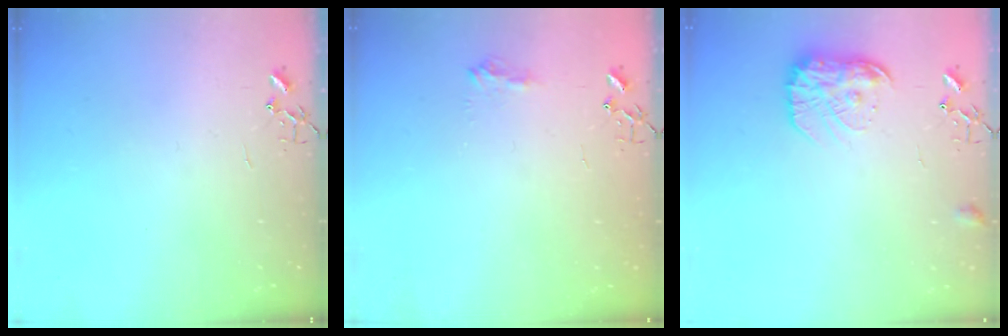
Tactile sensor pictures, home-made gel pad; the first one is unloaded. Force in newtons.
{"total": 8.4, "press": 8.4, "slide": 0.8}
{"total": 14.3, "press": 14.3, "slide": 0.9}